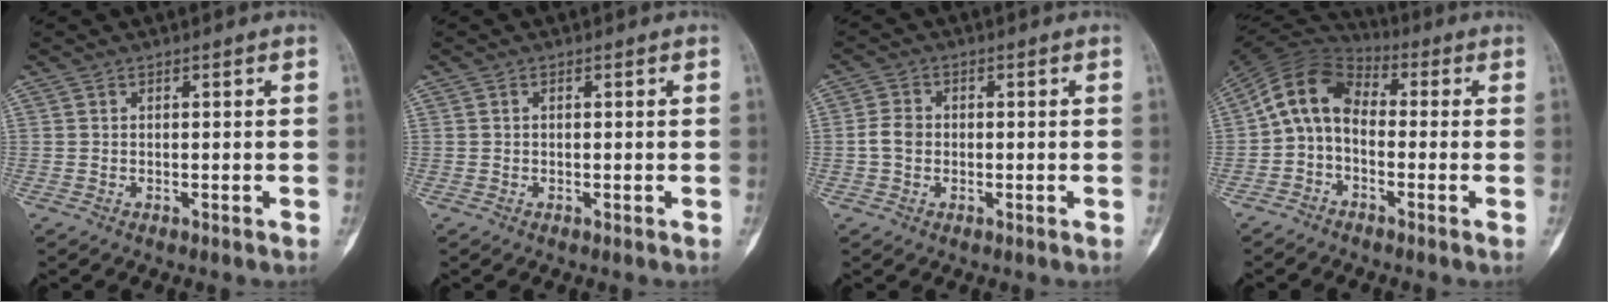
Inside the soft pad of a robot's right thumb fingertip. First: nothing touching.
{"total": 0.0}
{"total": 3.3, "force": [-0.4, 2.7, 2.0], "torque": [-0.037, 0.010, -0.013]}
{"total": 10.1, "force": [-0.7, 7.1, 7.2], "torque": [-0.114, 0.039, -0.033]}